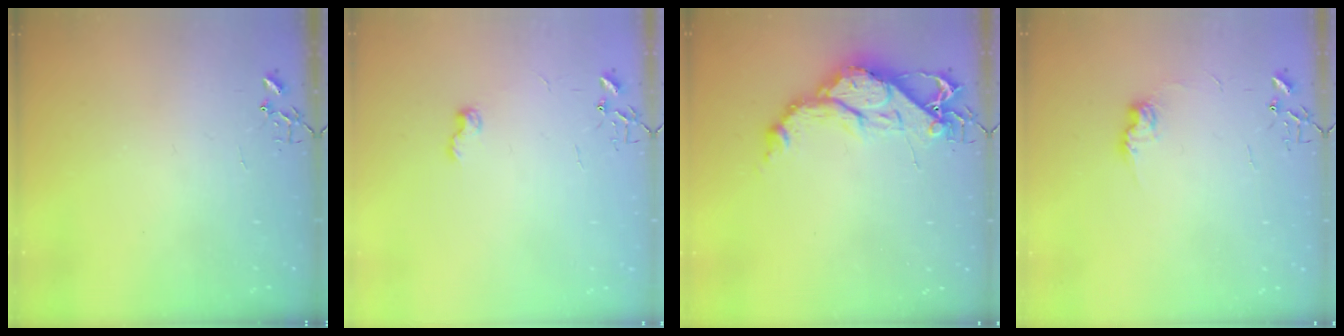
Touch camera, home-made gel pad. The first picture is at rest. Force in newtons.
{"total": 6.2, "press": 6.1, "slide": 0.8}
{"total": 13.7, "press": 13.6, "slide": 1.3}
{"total": 8.5, "press": 8.4, "slide": 0.7}